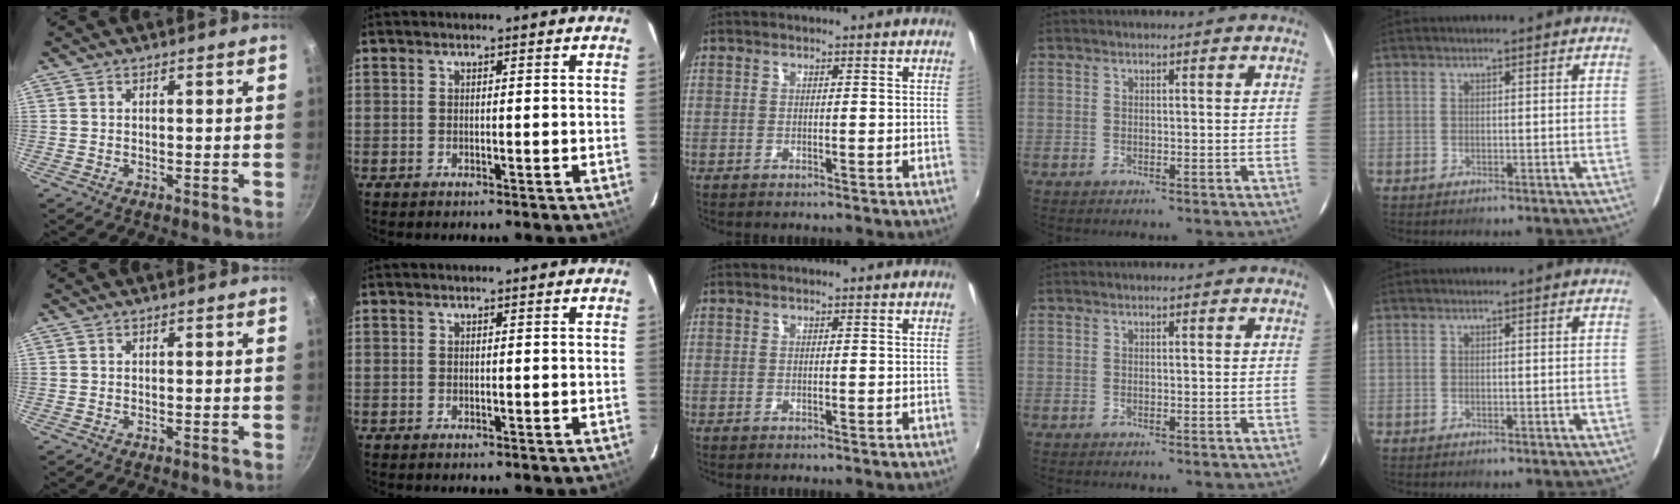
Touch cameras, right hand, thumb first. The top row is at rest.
{}